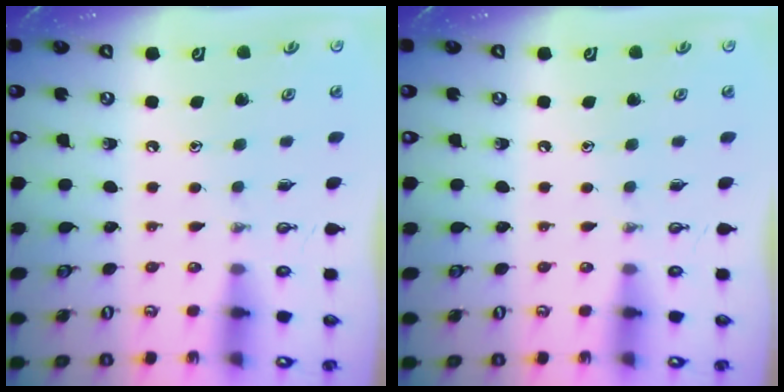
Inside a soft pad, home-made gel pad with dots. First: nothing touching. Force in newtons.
{"total": 0.0}